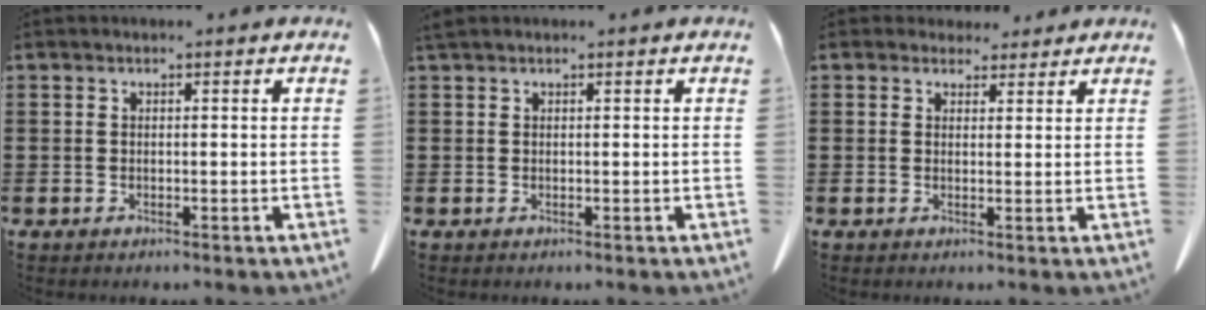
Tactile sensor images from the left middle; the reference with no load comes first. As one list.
[{"total": 0.6, "force": [0.5, 0.1, 0.3], "torque": [-0.007, 0.001, 0.010]}, {"total": 2.8, "force": [2.4, 1.4, 0.5], "torque": [-0.008, 0.001, 0.044]}]